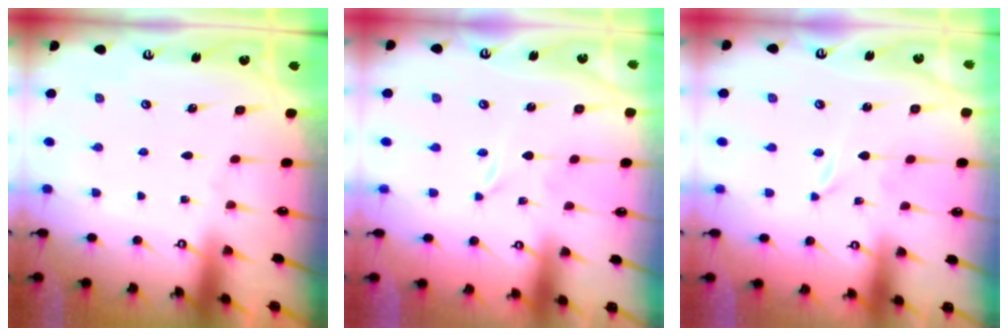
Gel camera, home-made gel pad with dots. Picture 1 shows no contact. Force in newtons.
{"total": 0.0}
{"total": 0.0}